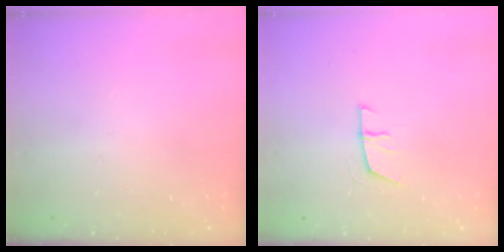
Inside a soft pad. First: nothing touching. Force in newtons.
{"total": 5.7, "press": 5.6, "slide": 1.0}